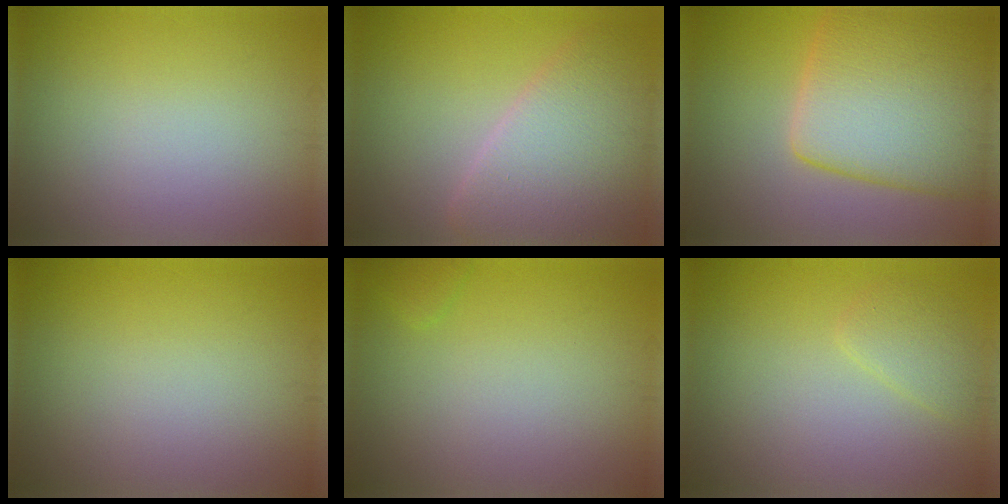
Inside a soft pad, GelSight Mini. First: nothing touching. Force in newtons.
{"total": 6.7, "press": 6.7, "slide": 0.2}
{"total": 11.0, "press": 10.9, "slide": 0.7}
{"total": 0.0}
{"total": 0.8, "press": 0.8, "slide": 0.1}
{"total": 1.7, "press": 1.7, "slide": 0.1}